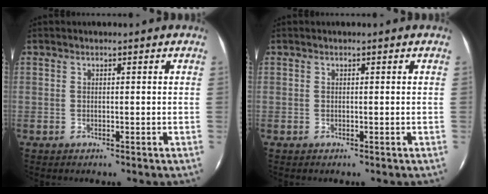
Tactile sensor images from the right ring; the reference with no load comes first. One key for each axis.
{"total": 0.0}